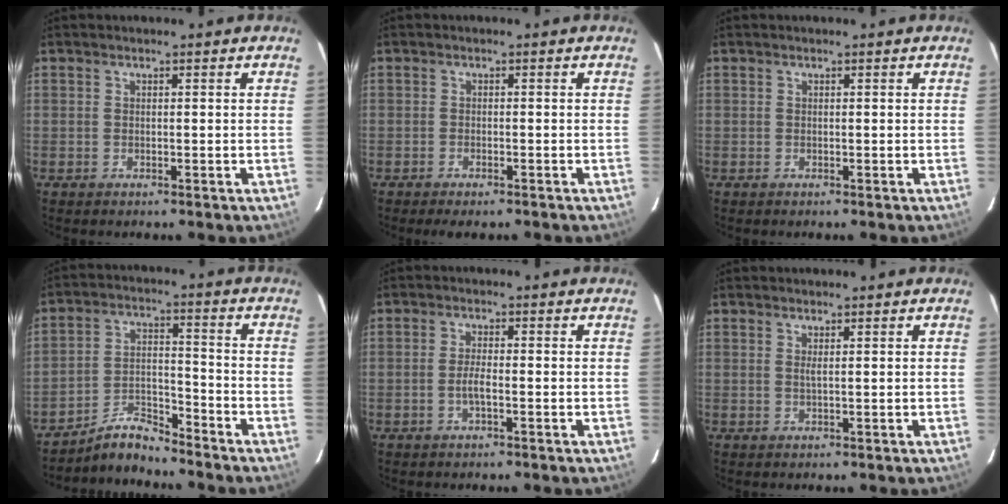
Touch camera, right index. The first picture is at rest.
{"total": 2.9, "force": [-2.4, 0.8, 1.5], "torque": [-0.037, -0.011, -0.042]}
{"total": 0.0}
{"total": 6.5, "force": [-6.5, 0.8, 0.6], "torque": [-0.018, 0.031, -0.125]}
{"total": 2.3, "force": [-0.9, 0.3, 2.1], "torque": [-0.043, 0.000, -0.017]}
{"total": 0.7, "force": [0.4, -0.1, 0.6], "torque": [-0.014, -0.001, 0.007]}